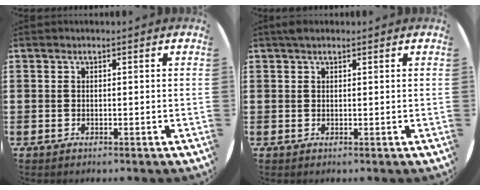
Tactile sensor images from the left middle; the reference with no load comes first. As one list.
[{"total": 1.0, "force": [0.8, 0.4, 0.3], "torque": [-0.007, 0.004, 0.014]}]